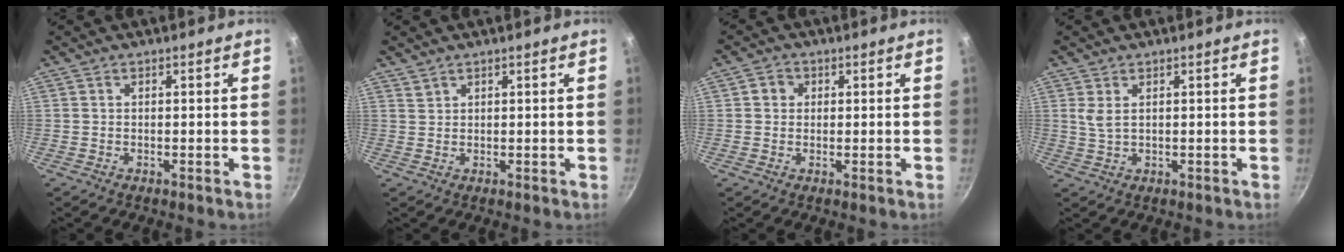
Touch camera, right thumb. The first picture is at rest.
{"total": 1.0, "force": [1.0, 0.4, 0.2], "torque": [0.001, -0.001, 0.022]}
{"total": 2.7, "force": [0.6, 2.4, 1.0], "torque": [-0.002, 0.003, 0.005]}
{"total": 2.0, "force": [0.4, 1.2, 1.6], "torque": [-0.025, -0.001, 0.008]}